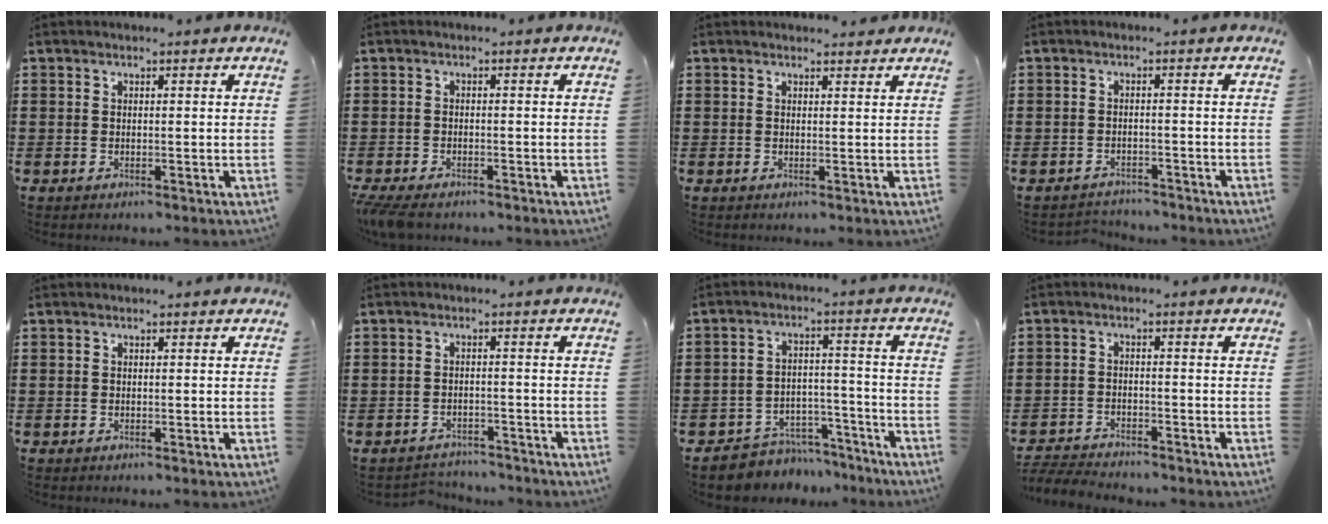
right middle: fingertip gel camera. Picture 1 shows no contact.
{"total": 2.1, "force": [-1.8, 0.5, 1.0], "torque": [-0.039, -0.005, -0.044]}
{"total": 1.0, "force": [1.0, 0.3, 0.1], "torque": [0.003, -0.001, 0.017]}
{"total": 2.2, "force": [-2.1, 0.6, -0.3], "torque": [-0.001, 0.002, -0.050]}
{"total": 0.0}
{"total": 2.6, "force": [-2.5, 0.6, -0.2], "torque": [-0.004, 0.000, -0.057]}
{"total": 5.7, "force": [-5.4, 1.6, 0.2], "torque": [-0.003, 0.022, -0.110]}
{"total": 3.7, "force": [-3.6, 0.5, 0.3], "torque": [-0.015, -0.001, -0.081]}